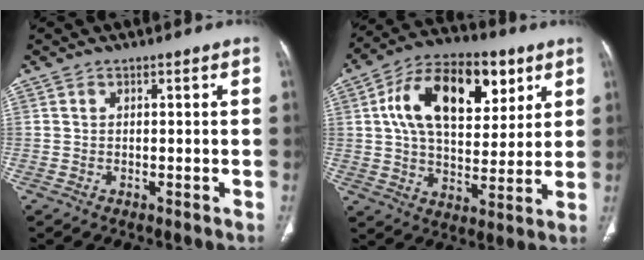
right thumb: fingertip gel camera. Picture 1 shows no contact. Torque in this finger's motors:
{"motor_torque": [0.37, 0.91, 0.74, -0.52, 0.15]}